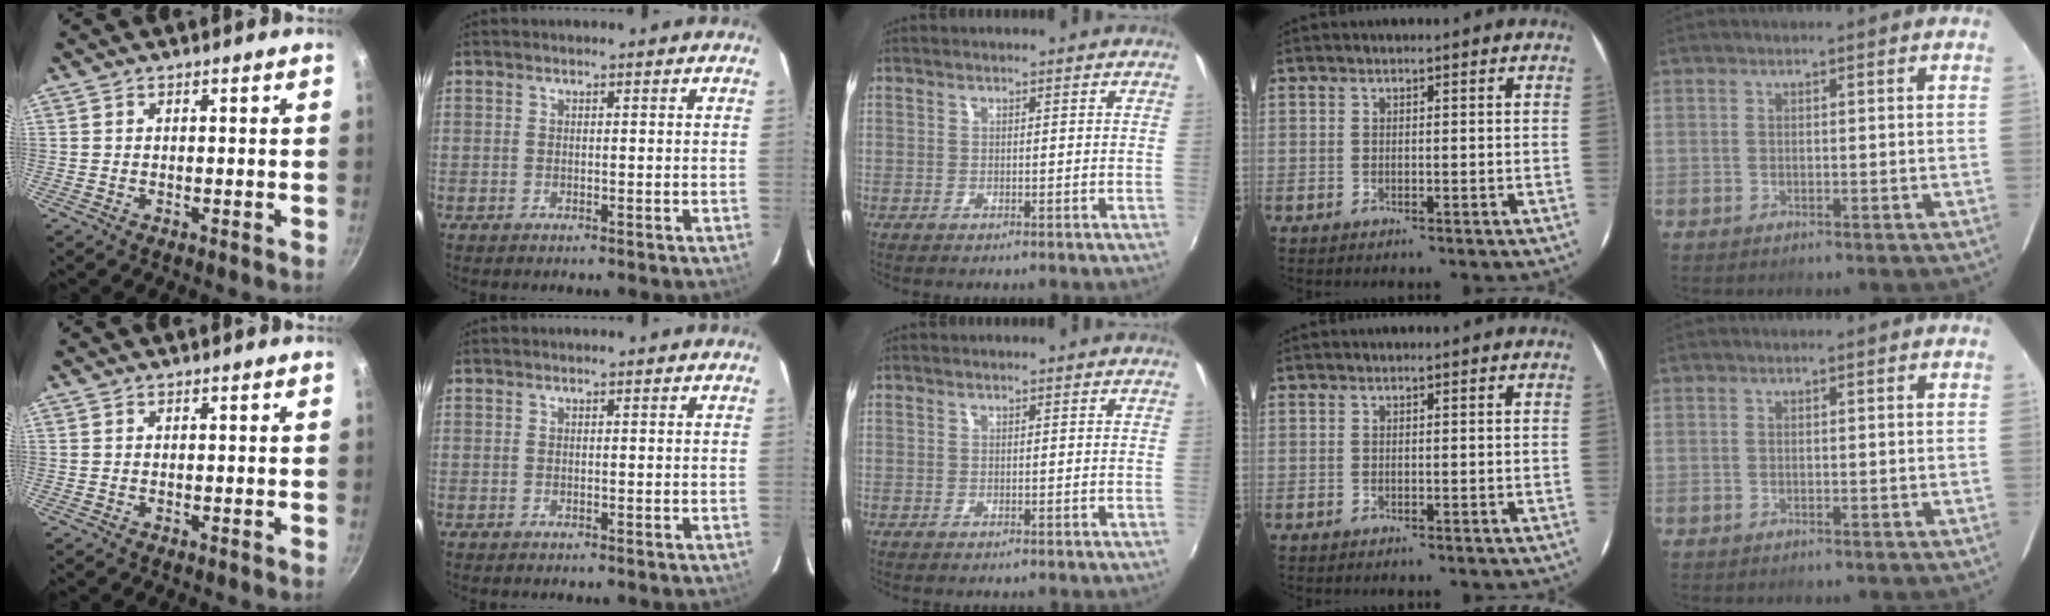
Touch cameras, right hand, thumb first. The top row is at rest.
{}